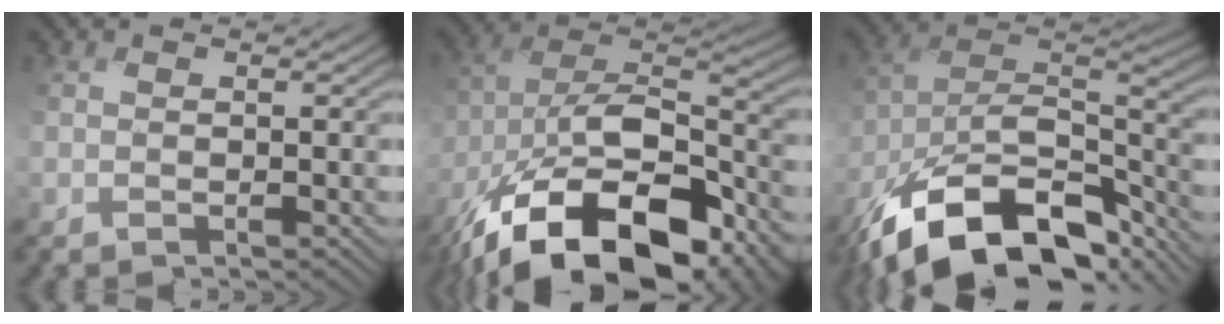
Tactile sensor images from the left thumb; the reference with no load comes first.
{"total": 20.3, "force": [-12.2, 10.2, 12.6], "torque": [-0.247, -0.048, -0.194]}
{"total": 18.2, "force": [-12.0, 9.1, 10.2], "torque": [-0.215, -0.039, -0.194]}